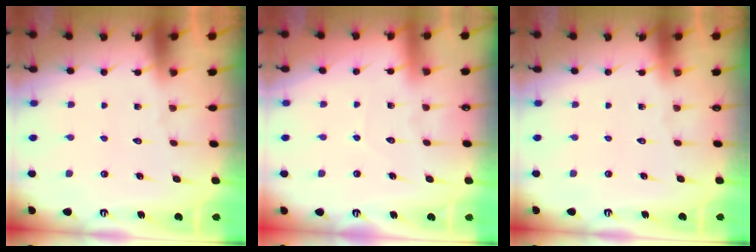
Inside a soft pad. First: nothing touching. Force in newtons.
{"total": 2.8, "press": 2.7, "slide": 0.4}
{"total": 0.0}